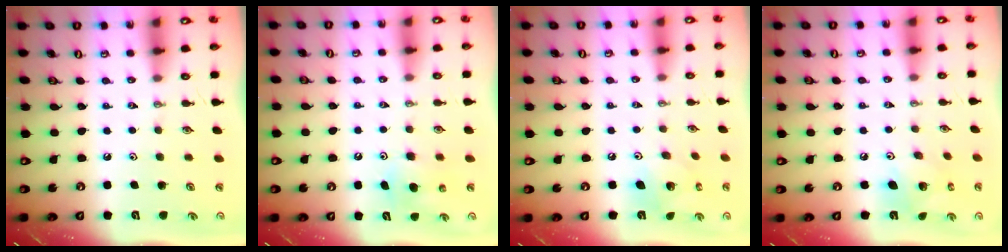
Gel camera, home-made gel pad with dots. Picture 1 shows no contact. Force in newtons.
{"total": 6.3, "press": 6.2, "slide": 0.6}
{"total": 9.5, "press": 9.4, "slide": 0.7}
{"total": 8.9, "press": 8.9, "slide": 0.8}